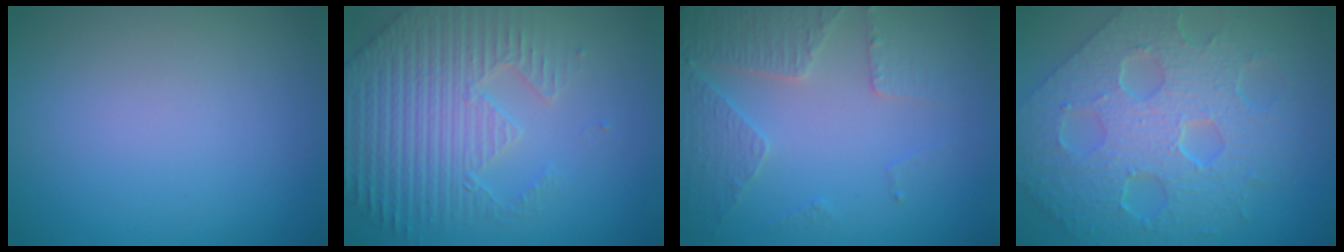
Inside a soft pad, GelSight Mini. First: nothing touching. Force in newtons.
{"total": 6.5, "press": 5.3, "slide": 3.8}
{"total": 4.4, "press": 3.3, "slide": 2.9}
{"total": 8.8, "press": 6.4, "slide": 6.1}